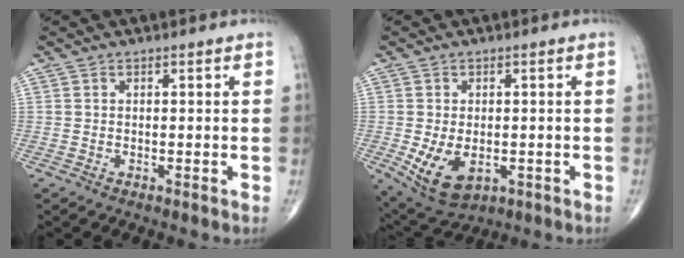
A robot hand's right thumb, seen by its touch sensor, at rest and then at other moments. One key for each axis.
{"total": 8.8, "fx": -2.1, "fy": 5.4, "fz": 6.6, "tx": -0.111, "ty": -0.008, "tz": -0.019}